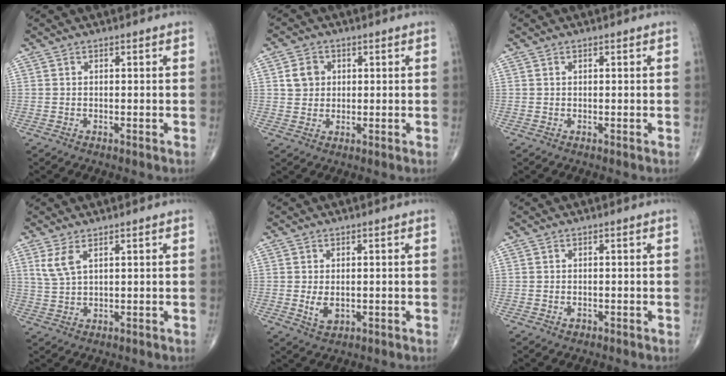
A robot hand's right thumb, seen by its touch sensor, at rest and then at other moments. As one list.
[{"total": 4.5, "force": [1.1, 3.9, 1.9], "torque": [-0.014, -0.001, 0.018]}, {"total": 0.0}, {"total": 4.1, "force": [2.1, 1.6, 3.1], "torque": [-0.070, -0.004, 0.052]}, {"total": 3.3, "force": [-0.2, 2.1, 2.6], "torque": [-0.040, -0.006, 0.003]}, {"total": 0.9, "force": [-0.4, 0.7, 0.4], "torque": [-0.004, 0.003, -0.003]}]